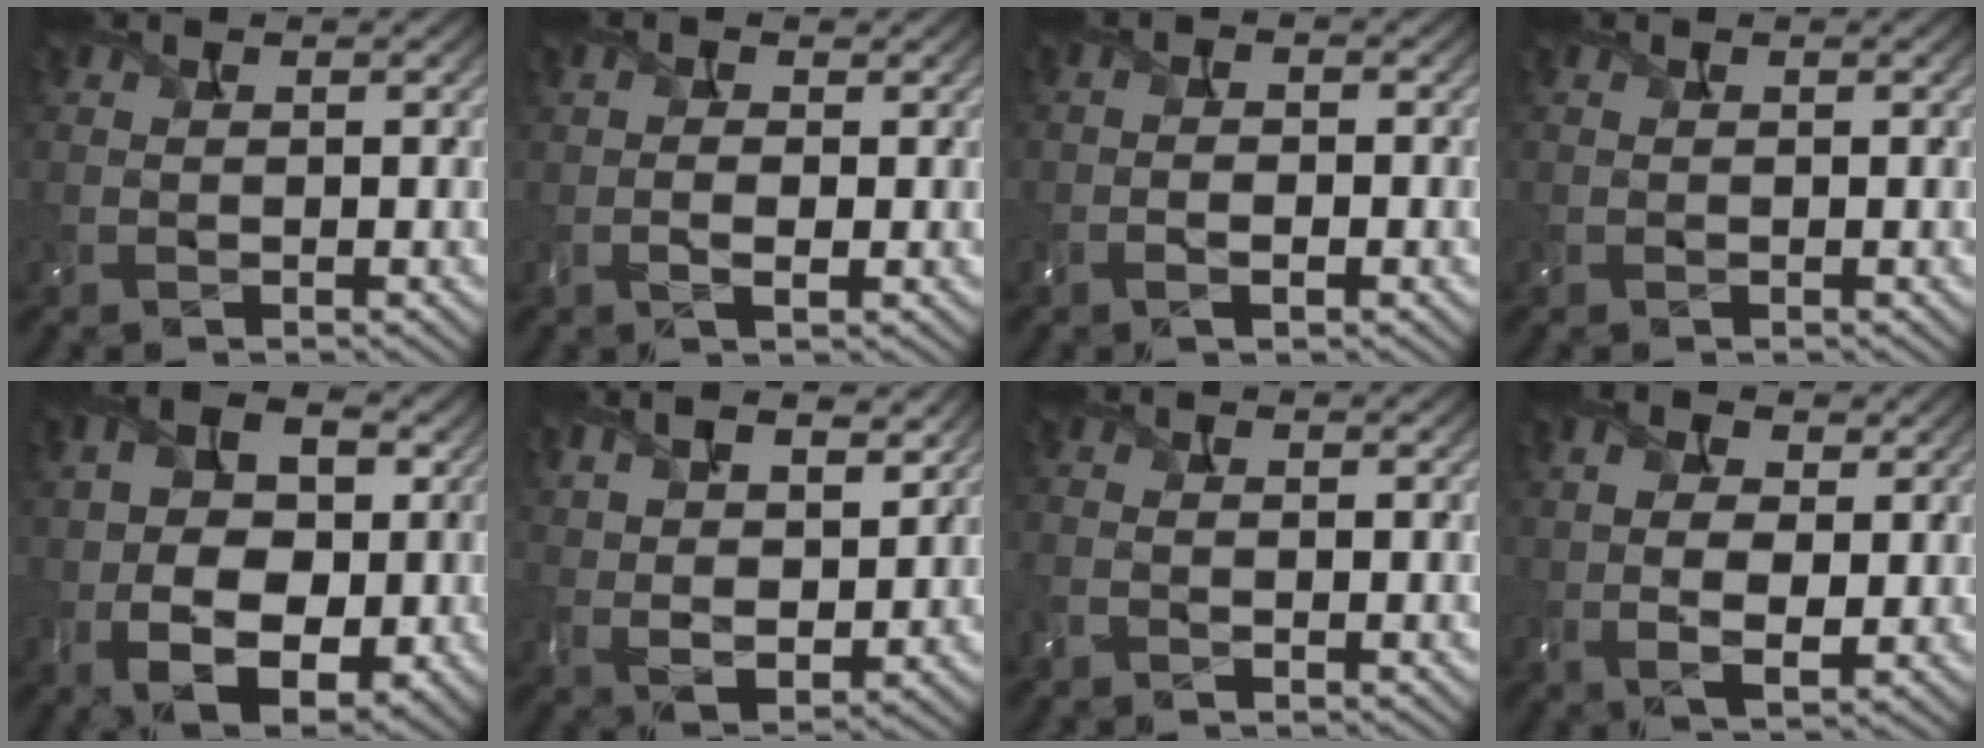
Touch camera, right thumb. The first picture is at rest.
{"total": 2.2, "force": [0.0, 1.1, 1.9], "torque": [-0.039, 0.003, -0.004]}
{"total": 2.3, "force": [-0.8, 1.1, 1.8], "torque": [-0.021, 0.003, -0.023]}
{"total": 0.0}
{"total": 12.3, "force": [0.2, 8.4, 8.9], "torque": [-0.175, -0.004, 0.014]}
{"total": 10.3, "force": [6.6, 4.5, 6.5], "torque": [-0.151, 0.010, 0.119]}
{"total": 1.4, "force": [-0.9, 0.5, 0.8], "torque": [-0.025, -0.003, -0.026]}
{"total": 6.0, "force": [1.6, 3.5, 4.7], "torque": [-0.105, 0.005, 0.023]}